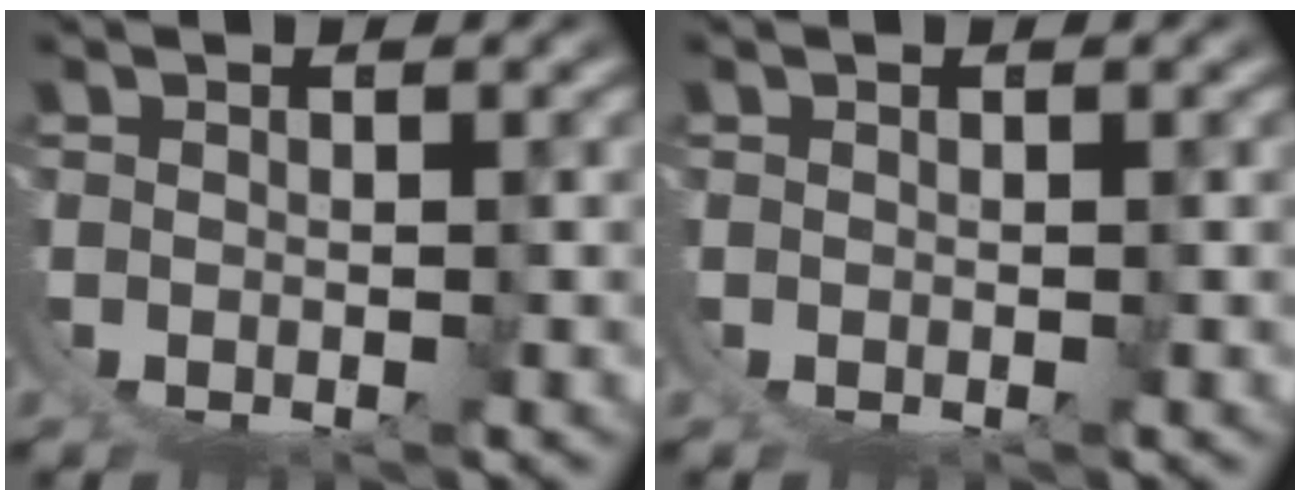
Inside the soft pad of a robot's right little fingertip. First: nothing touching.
{"total": 0.0}